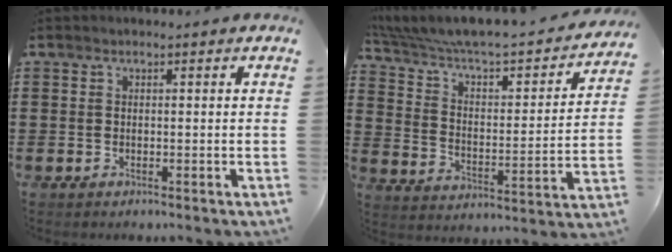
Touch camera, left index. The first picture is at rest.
{"total": 4.8, "force": [3.9, 1.5, 2.3], "torque": [-0.068, -0.045, 0.059]}